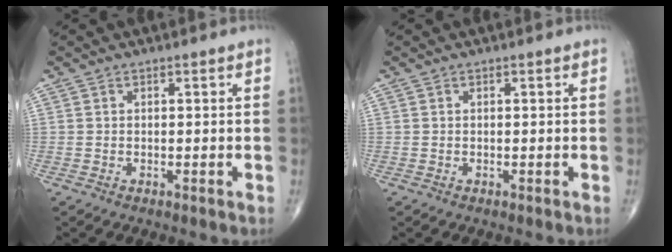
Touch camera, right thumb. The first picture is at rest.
{"total": 0.0}